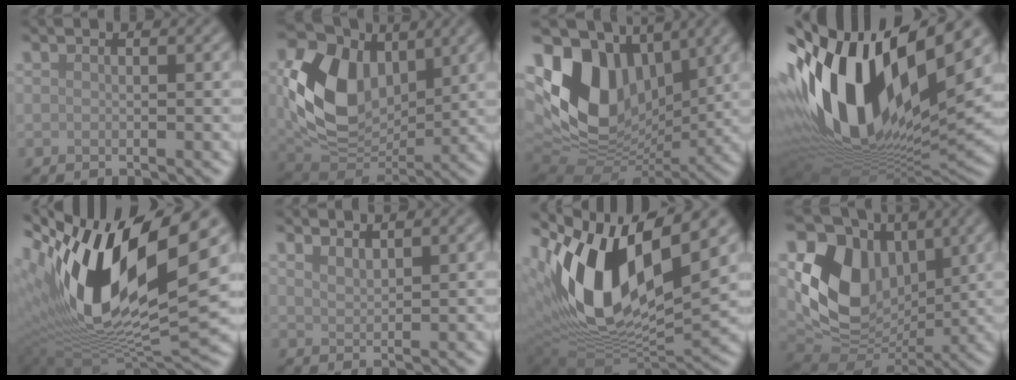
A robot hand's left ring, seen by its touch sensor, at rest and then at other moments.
{"total": 10.8, "force": [2.0, 7.5, 7.5], "torque": [-0.161, -0.002, 0.035]}
{"total": 13.0, "force": [3.5, 9.0, 8.7], "torque": [-0.175, 0.001, 0.066]}
{"total": 18.1, "force": [3.5, 9.0, 15.3], "torque": [-0.300, -0.004, 0.056]}
{"total": 17.0, "force": [4.3, 7.2, 14.8], "torque": [-0.292, -0.005, 0.077]}
{"total": 1.8, "force": [1.7, 0.3, 0.5], "torque": [-0.008, 0.001, 0.033]}
{"total": 13.9, "force": [3.8, 6.7, 11.6], "torque": [-0.232, -0.008, 0.069]}
{"total": 10.8, "force": [3.1, 8.0, 6.5], "torque": [-0.137, -0.015, 0.062]}